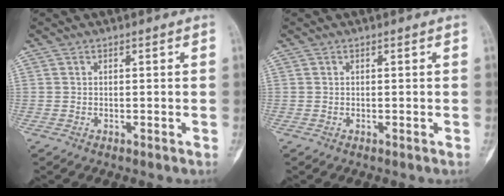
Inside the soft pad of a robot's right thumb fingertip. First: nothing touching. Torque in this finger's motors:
{"motor_torque": [0.00, 0.00, 0.00, 0.00, 0.00]}